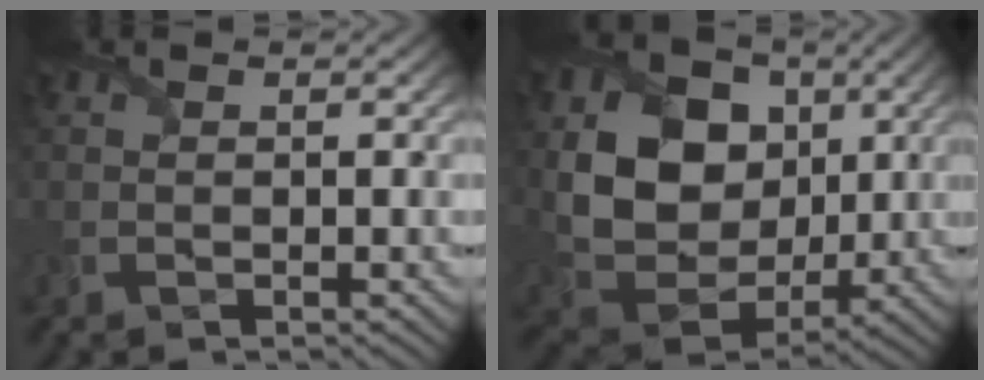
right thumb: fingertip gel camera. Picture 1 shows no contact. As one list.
[{"total": 14.5, "force": [2.9, 11.5, 8.3], "torque": [-0.191, 0.005, 0.059]}]